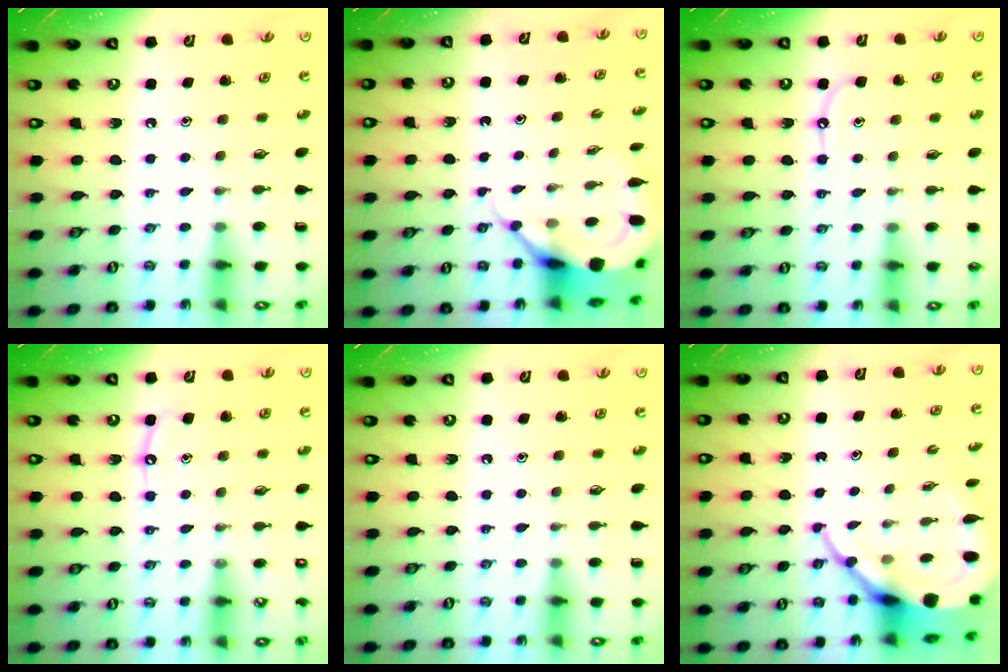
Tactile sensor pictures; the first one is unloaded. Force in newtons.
{"total": 7.3, "press": 7.3, "slide": 0.6}
{"total": 5.9, "press": 5.8, "slide": 0.6}
{"total": 5.6, "press": 5.6, "slide": 0.7}
{"total": 0.0}
{"total": 11.6, "press": 11.5, "slide": 1.2}